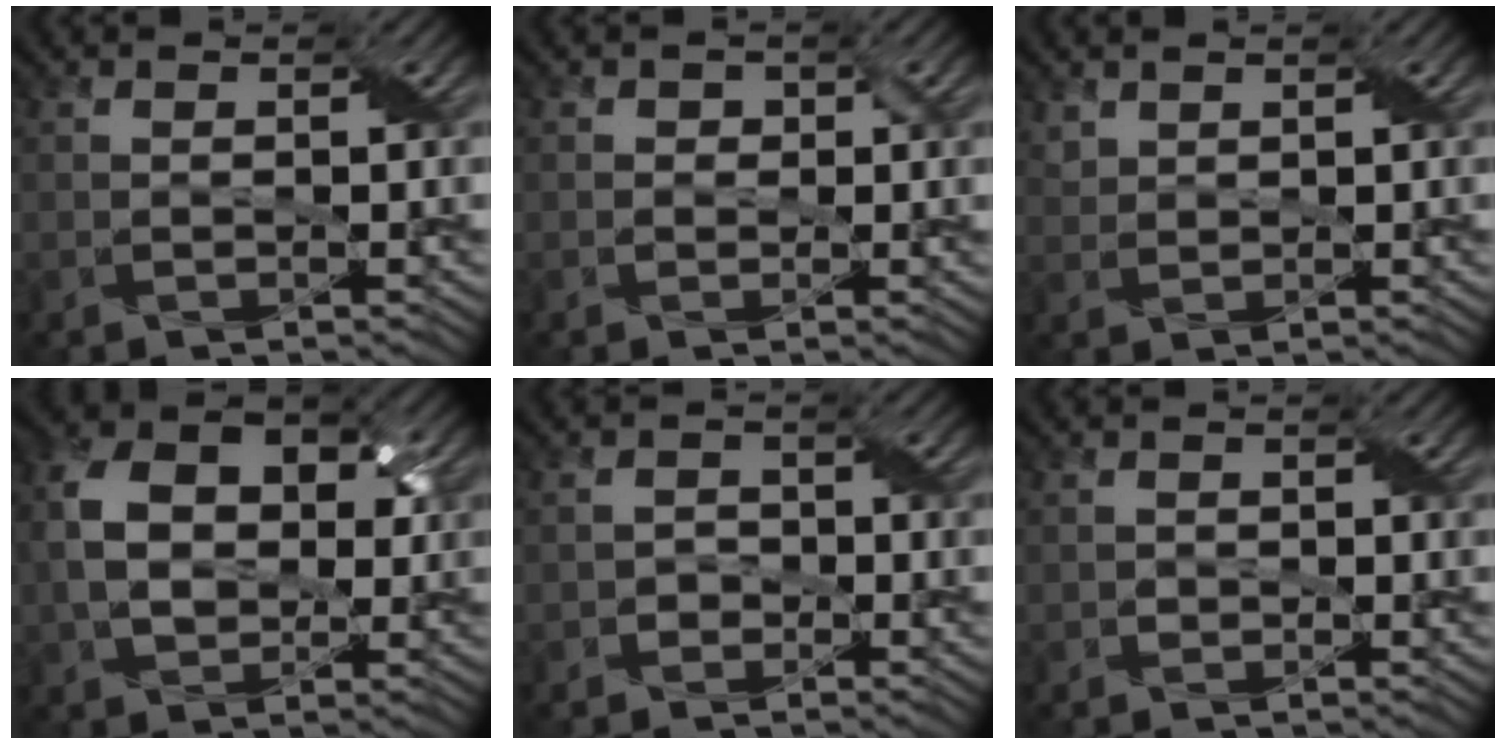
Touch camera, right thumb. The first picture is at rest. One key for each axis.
{"total": 1.2, "fx": 0.1, "fy": 1.1, "fz": 0.4, "tx": -0.005, "ty": -0.002, "tz": 0.000}
{"total": 1.5, "fx": 1.3, "fy": 0.7, "fz": 0.3, "tx": -0.016, "ty": 0.003, "tz": 0.030}
{"total": 9.9, "fx": 1.0, "fy": 6.7, "fz": 7.1, "tx": -0.148, "ty": 0.013, "tz": 0.013}
{"total": 1.5, "fx": -0.8, "fy": 1.2, "fz": 0.4, "tx": -0.006, "ty": 0.003, "tz": -0.017}
{"total": 0.9, "fx": -0.2, "fy": 0.8, "fz": 0.3, "tx": -0.007, "ty": -0.003, "tz": -0.006}